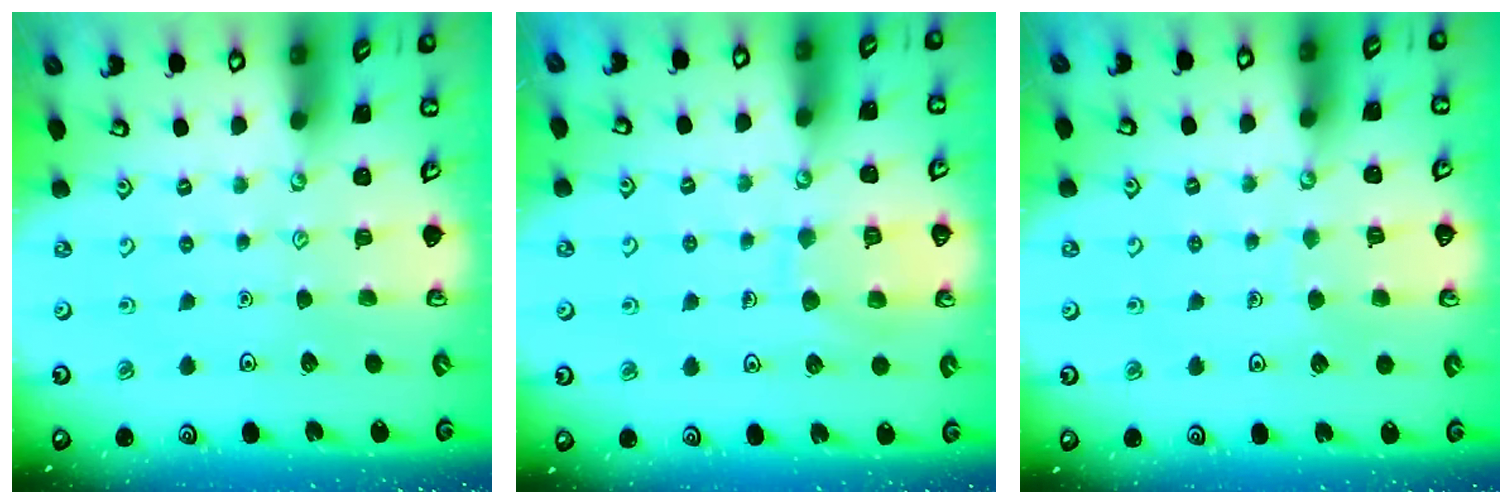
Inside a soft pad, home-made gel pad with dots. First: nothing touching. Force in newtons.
{"total": 9.3, "press": 9.3, "slide": 0.8}
{"total": 2.9, "press": 2.9, "slide": 0.2}